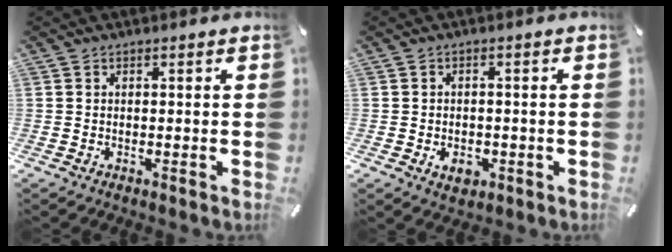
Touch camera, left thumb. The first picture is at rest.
{"total": 4.1, "force": [-1.4, 3.0, 2.5], "torque": [-0.040, 0.002, -0.026]}